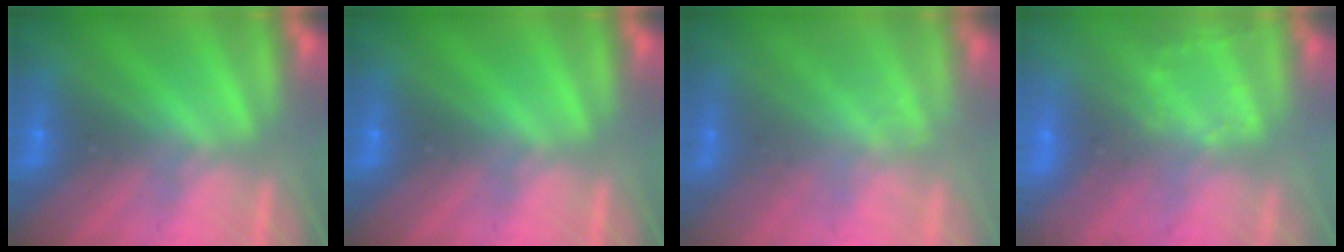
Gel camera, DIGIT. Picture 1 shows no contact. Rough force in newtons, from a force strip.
{"total": 0.0}
{"total": 1.7}
{"total": 2.9}